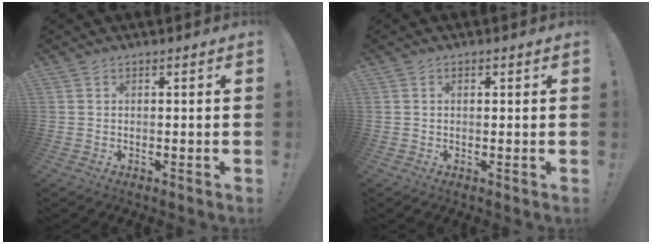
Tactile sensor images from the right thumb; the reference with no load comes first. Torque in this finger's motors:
{"motor_torque": [-0.13, -0.05, -0.02, 0.13, 0.05]}